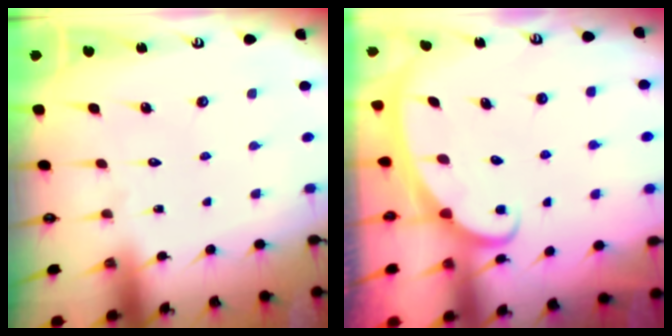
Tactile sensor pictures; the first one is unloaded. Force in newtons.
{"total": 2.6, "press": 2.5, "slide": 0.3}